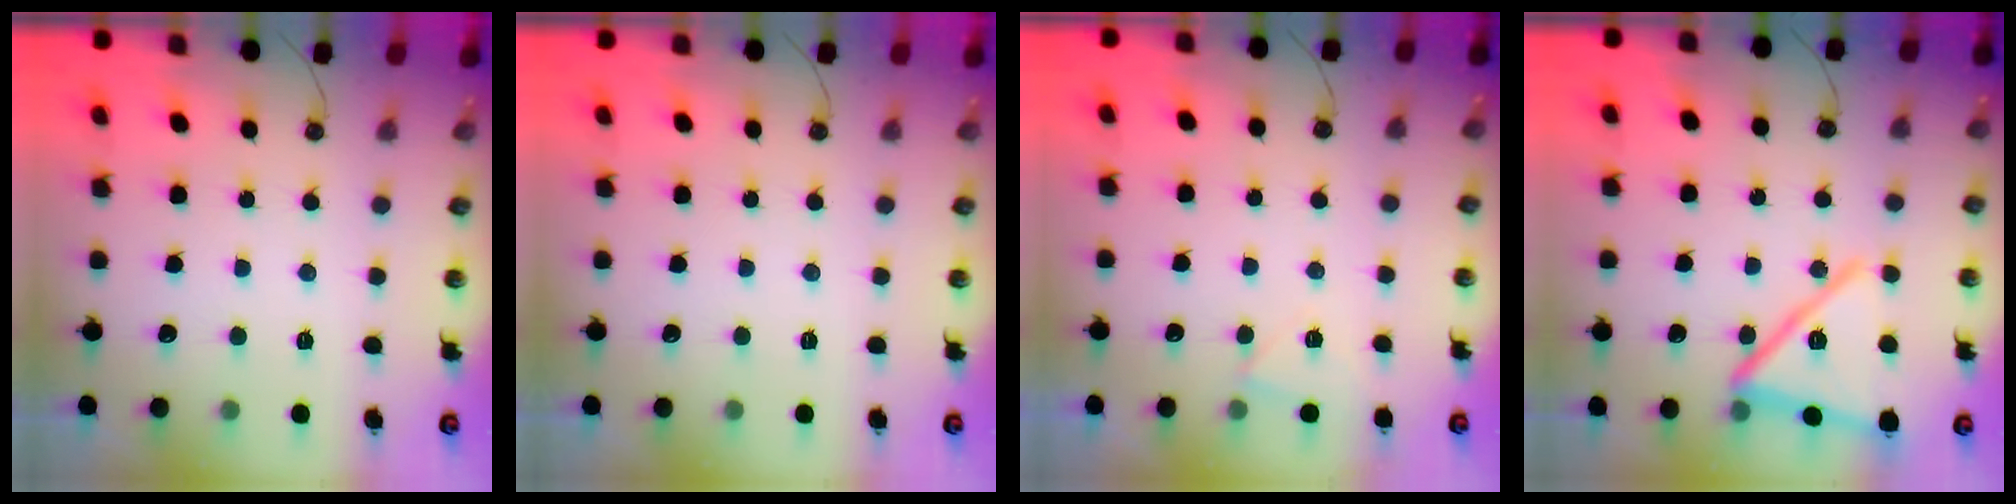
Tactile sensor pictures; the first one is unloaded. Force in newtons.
{"total": 0.0}
{"total": 4.3, "press": 3.9, "slide": 1.6}
{"total": 17.7, "press": 16.3, "slide": 6.9}